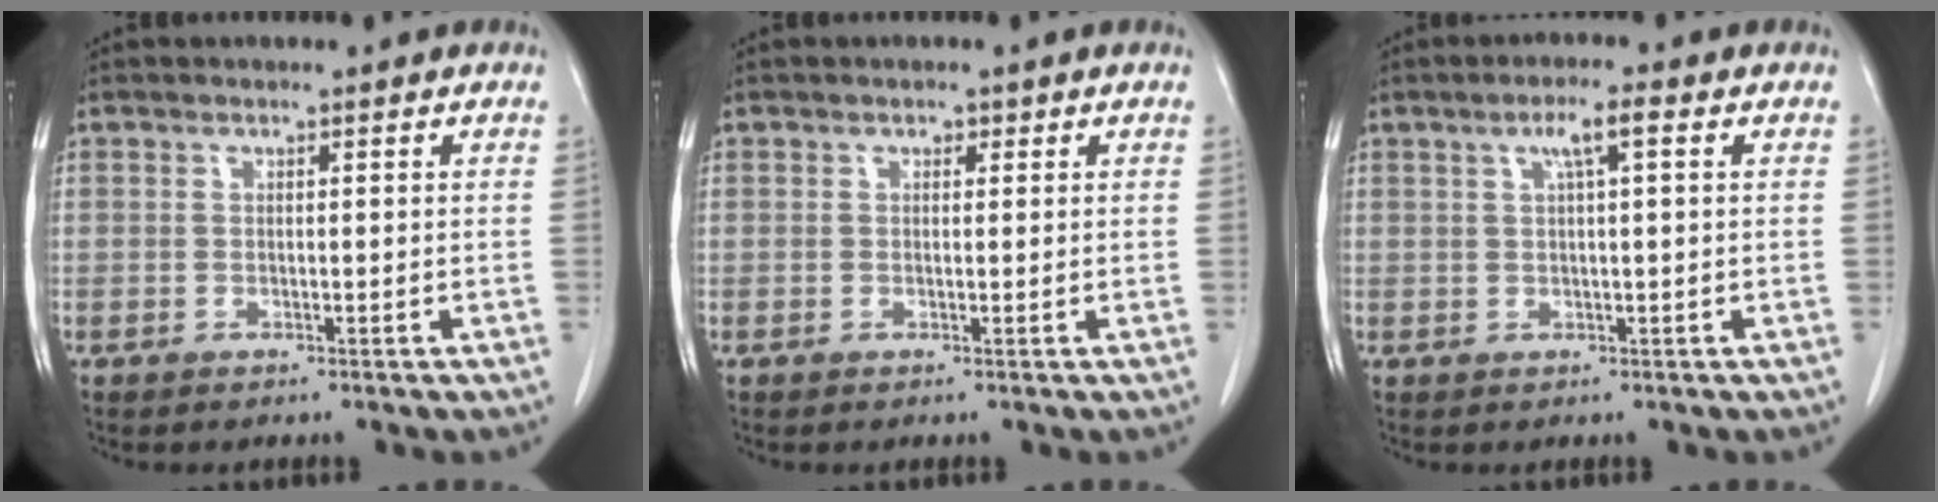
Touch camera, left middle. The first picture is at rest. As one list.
[{"total": 0.6, "force": [0.3, 0.5, 0.2], "torque": [0.000, 0.003, 0.003]}, {"total": 3.3, "force": [1.2, 0.2, 3.1], "torque": [-0.053, 0.009, 0.021]}]